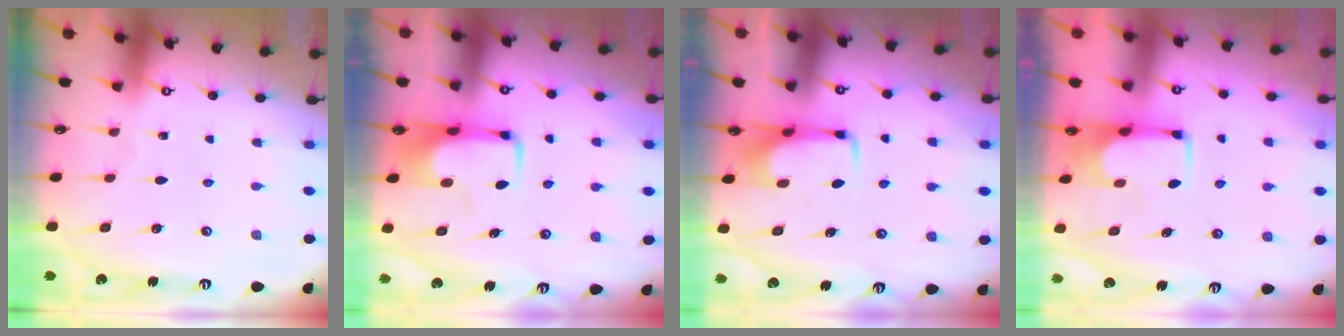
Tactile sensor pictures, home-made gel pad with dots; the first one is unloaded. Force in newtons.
{"total": 5.5, "press": 5.3, "slide": 1.3}
{"total": 4.7, "press": 4.7, "slide": 0.5}
{"total": 1.3, "press": 1.3, "slide": 0.1}